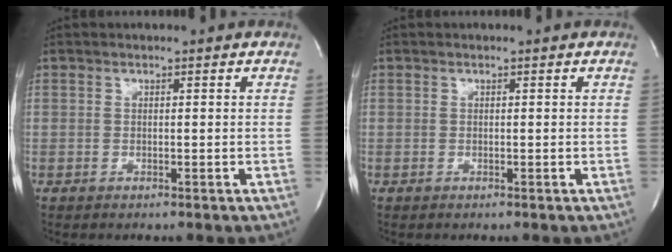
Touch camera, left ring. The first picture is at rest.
{"total": 0.0}